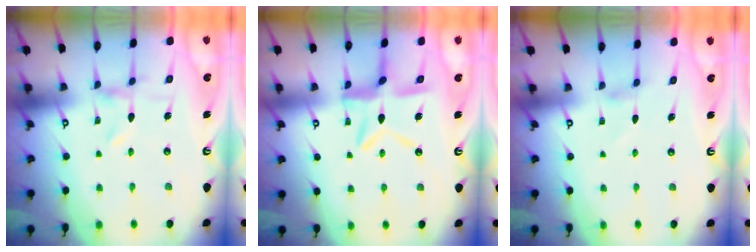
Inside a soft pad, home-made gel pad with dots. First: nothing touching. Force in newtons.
{"total": 12.6, "press": 12.5, "slide": 1.1}
{"total": 2.5, "press": 2.5, "slide": 0.4}